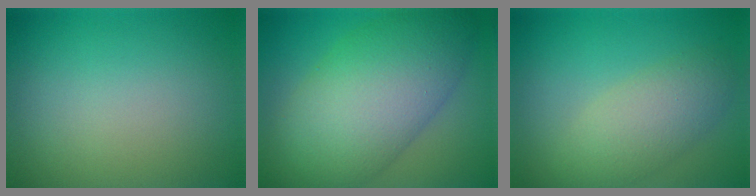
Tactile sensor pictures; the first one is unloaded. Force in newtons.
{"total": 11.6, "press": 11.6, "slide": 0.2}
{"total": 4.1, "press": 4.1, "slide": 0.1}